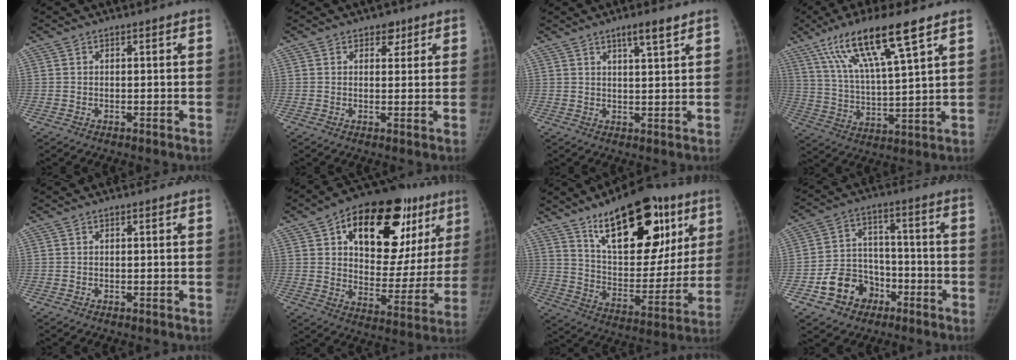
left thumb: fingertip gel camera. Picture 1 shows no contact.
{"total": 2.6, "force": [1.6, 1.8, 1.1], "torque": [0.006, -0.007, 0.019]}
{"total": 4.4, "force": [2.9, 0.5, 3.3], "torque": [-0.051, -0.019, 0.050]}
{"total": 17.3, "force": [9.7, 2.5, 14.1], "torque": [-0.268, -0.026, 0.186]}
{"total": 0.0}
{"total": 29.1, "force": [13.2, 15.5, 20.8], "torque": [-0.254, 0.002, 0.200]}
{"total": 26.1, "force": [14.0, 12.2, 18.2], "torque": [-0.220, -0.042, 0.226]}
{"total": 10.6, "force": [-5.1, 8.5, 3.9], "torque": [-0.033, 0.047, -0.083]}